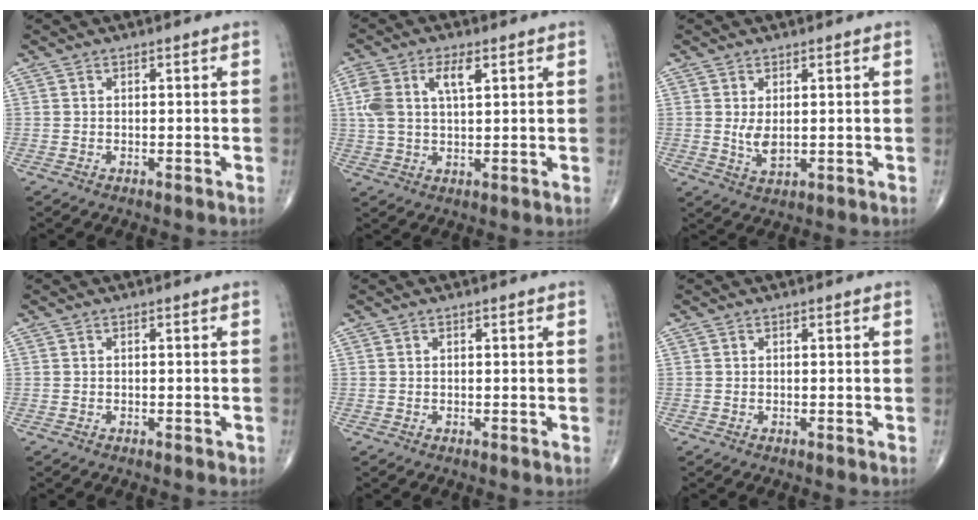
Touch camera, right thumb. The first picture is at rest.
{"total": 7.8, "force": [2.7, 3.6, 6.4], "torque": [-0.142, 0.010, 0.053]}
{"total": 3.5, "force": [0.4, 1.6, 3.0], "torque": [-0.053, -0.011, 0.016]}
{"total": 0.5, "force": [-0.3, 0.3, 0.4], "torque": [-0.003, 0.001, -0.004]}
{"total": 0.0}
{"total": 0.0}